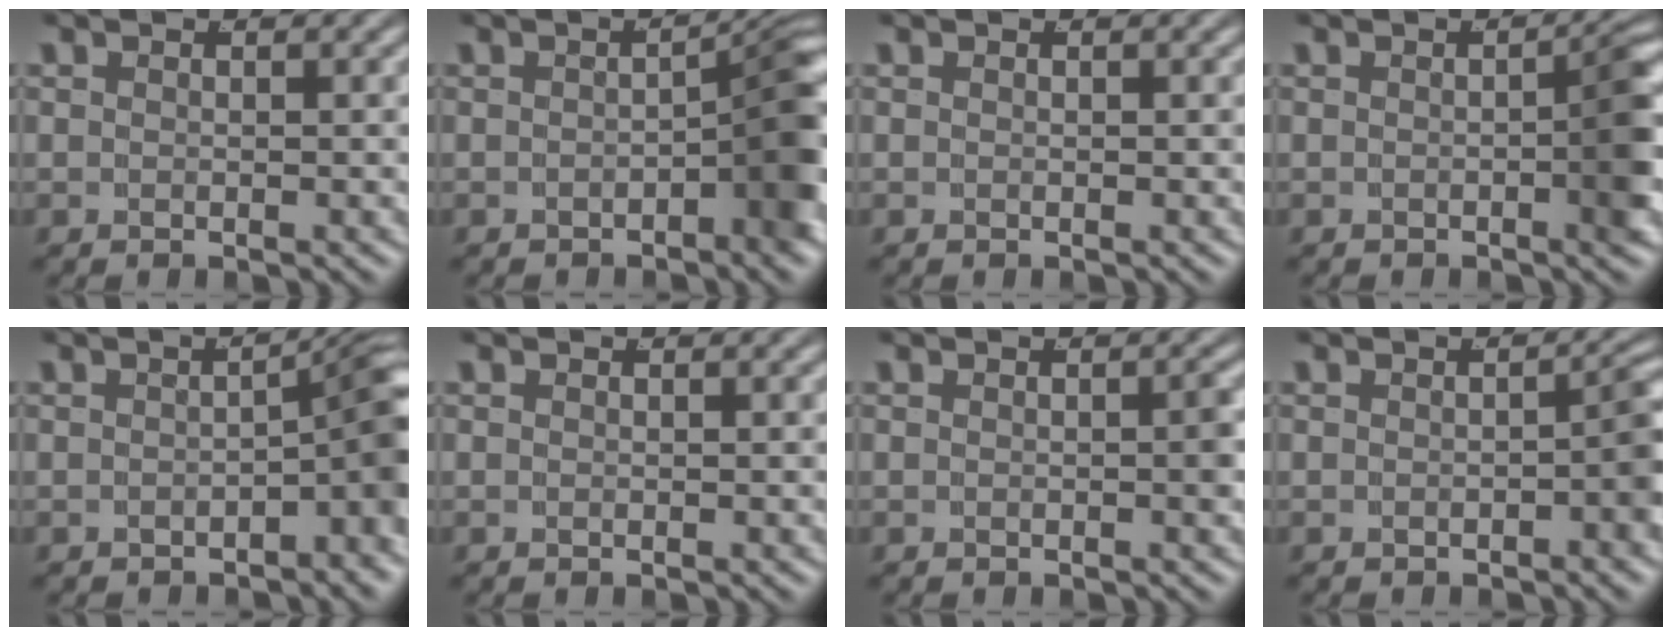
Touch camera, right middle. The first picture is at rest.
{"total": 5.4, "force": [-1.4, 1.9, 4.8], "torque": [-0.048, 0.000, -0.021]}
{"total": 0.0}
{"total": 3.5, "force": [-0.6, 0.7, 3.4], "torque": [-0.035, 0.005, -0.014]}
{"total": 5.0, "force": [-1.3, 1.5, 4.6], "torque": [-0.043, 0.002, -0.019]}
{"total": 0.0}
{"total": 0.7, "force": [-0.2, 0.0, 0.7], "torque": [-0.007, 0.001, -0.004]}
{"total": 2.5, "force": [-0.8, 0.7, 2.3], "torque": [-0.029, -0.001, -0.011]}